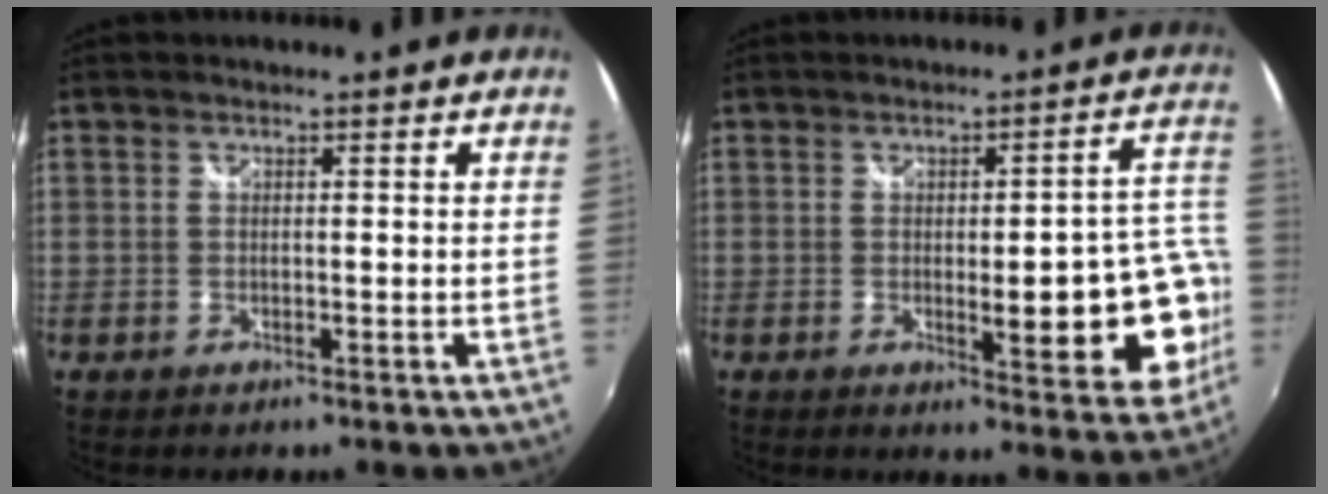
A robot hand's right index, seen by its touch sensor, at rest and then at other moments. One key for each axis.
{"total": 13.9, "fx": -3.5, "fy": 3.6, "fz": 13.0, "tx": -0.157, "ty": 0.002, "tz": -0.035}